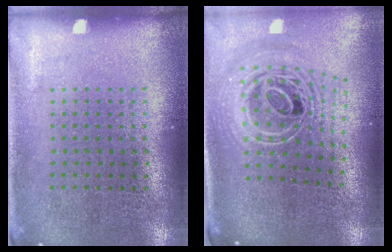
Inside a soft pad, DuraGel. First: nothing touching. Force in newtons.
{"total": 2.7, "press": 1.8, "slide": 2.0}